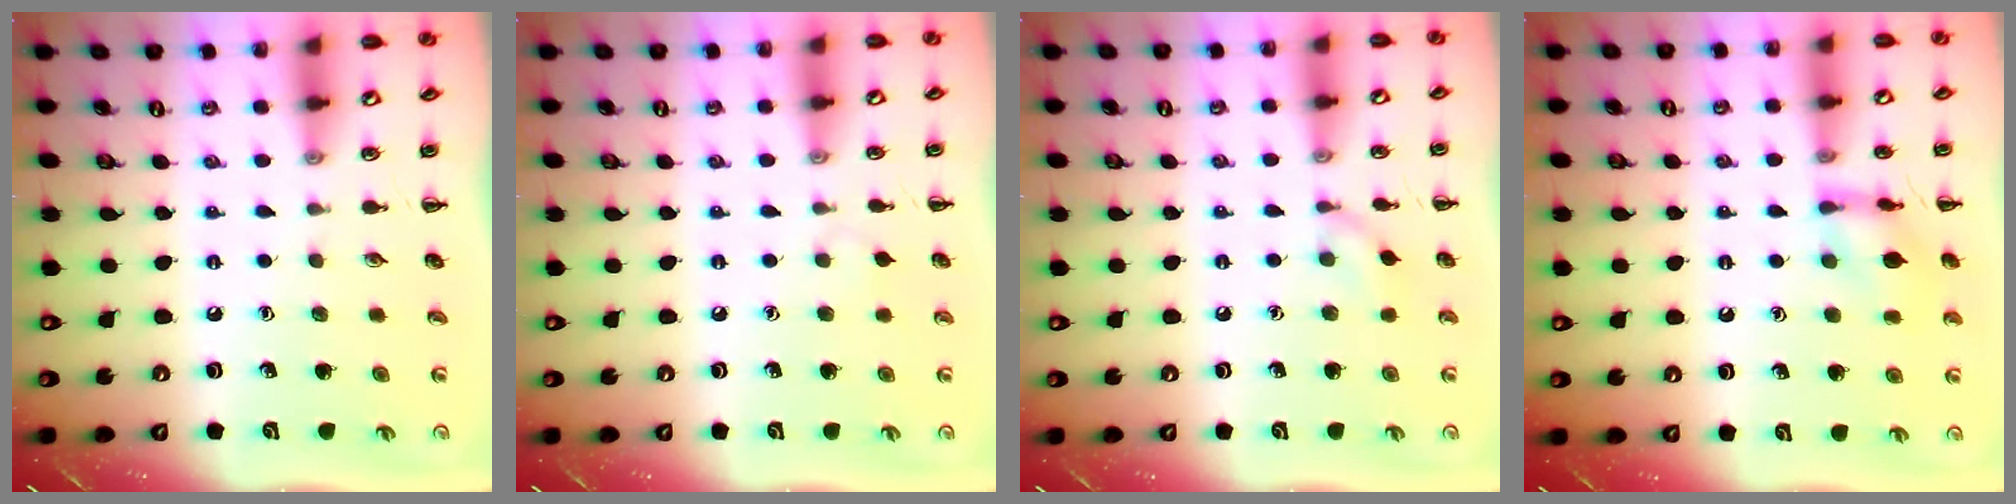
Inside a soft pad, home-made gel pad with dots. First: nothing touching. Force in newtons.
{"total": 2.6, "press": 2.4, "slide": 1.1}
{"total": 6.6, "press": 6.4, "slide": 1.8}
{"total": 10.8, "press": 10.8, "slide": 0.3}